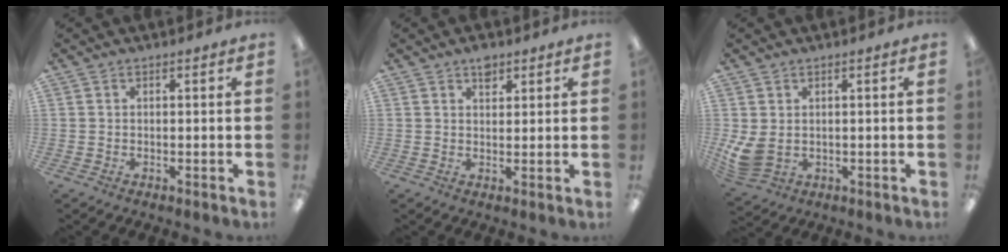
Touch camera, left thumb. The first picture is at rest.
{"total": 3.3, "force": [2.2, 1.8, 1.7], "torque": [-0.015, -0.007, 0.036]}
{"total": 5.4, "force": [0.9, 3.9, 3.7], "torque": [-0.086, -0.011, 0.018]}